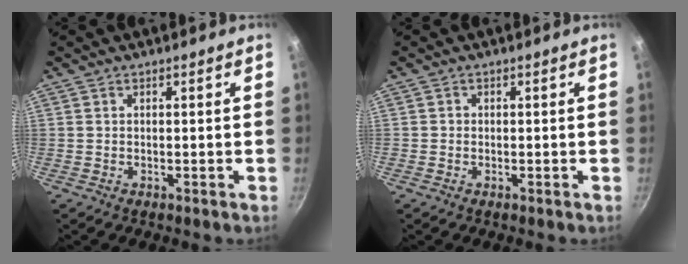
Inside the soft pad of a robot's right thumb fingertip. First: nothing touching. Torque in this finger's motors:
{"motor_torque": [-0.06, 0.17, -0.29, 0.54, 0.01]}